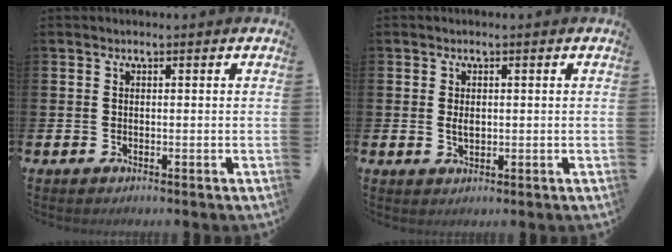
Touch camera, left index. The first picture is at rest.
{"total": 1.5, "force": [0.2, 0.9, 1.1], "torque": [-0.015, 0.003, 0.000]}